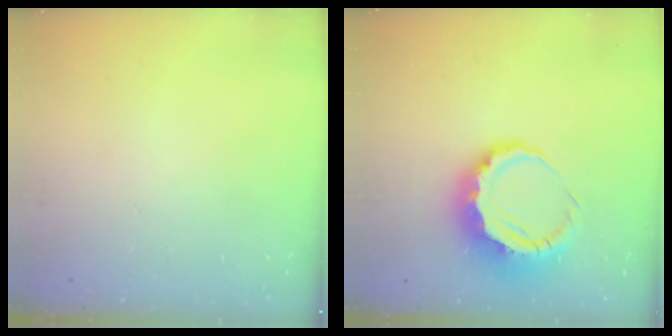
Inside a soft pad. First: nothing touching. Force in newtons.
{"total": 10.2, "press": 9.9, "slide": 2.2}